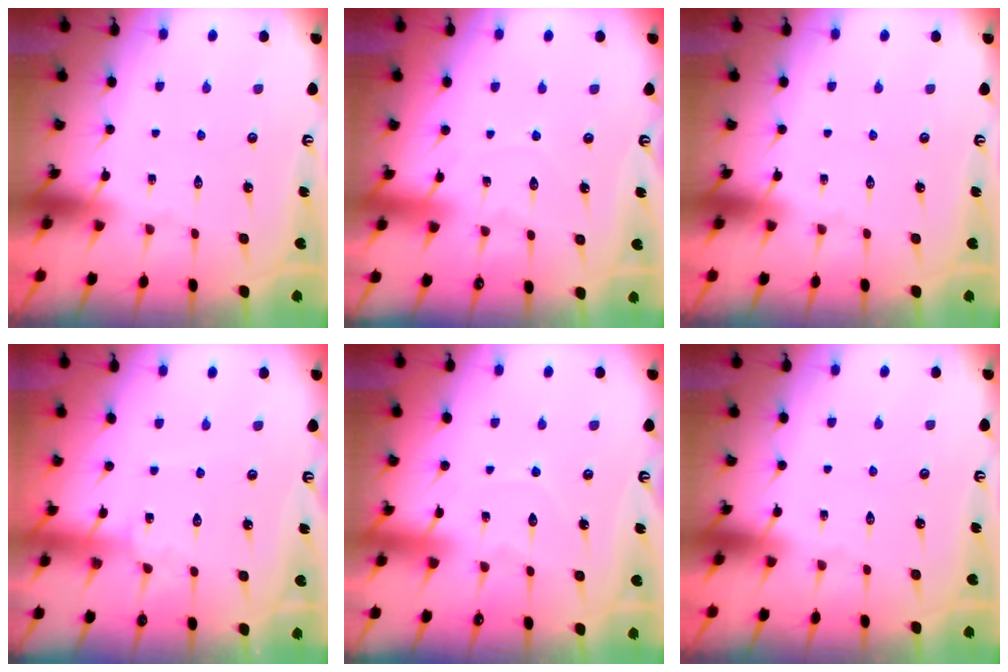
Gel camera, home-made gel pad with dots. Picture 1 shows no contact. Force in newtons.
{"total": 4.0, "press": 3.9, "slide": 0.5}
{"total": 0.0}
{"total": 2.0, "press": 2.0, "slide": 0.2}
{"total": 4.5, "press": 4.4, "slide": 0.6}
{"total": 0.0}